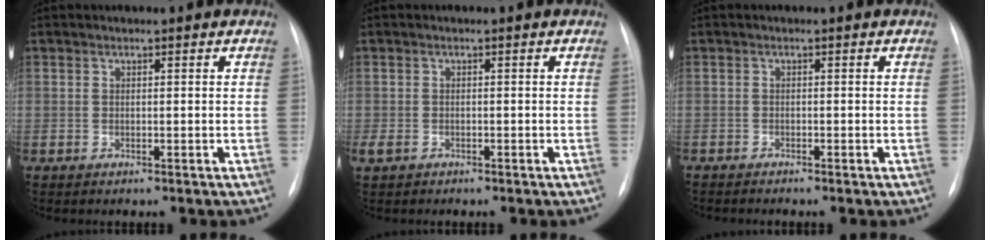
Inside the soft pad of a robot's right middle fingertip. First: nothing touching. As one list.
[{"total": 2.1, "force": [-1.3, 1.4, 1.1], "torque": [-0.026, -0.002, -0.017]}, {"total": 1.7, "force": [-1.5, 0.3, 0.6], "torque": [-0.008, -0.004, -0.022]}]